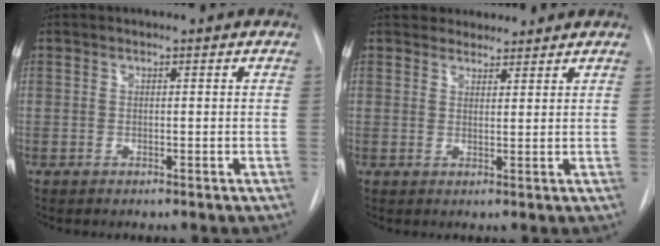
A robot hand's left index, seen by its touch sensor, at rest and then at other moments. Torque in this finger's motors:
{"motor_torque": [0.76, -1.09, -0.02, 0.02]}